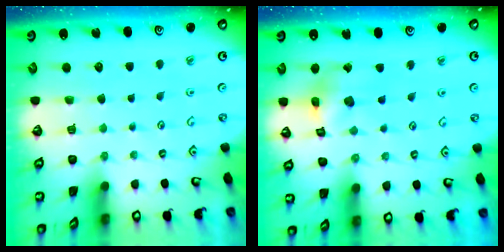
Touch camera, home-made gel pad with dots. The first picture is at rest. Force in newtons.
{"total": 12.5, "press": 12.4, "slide": 1.9}